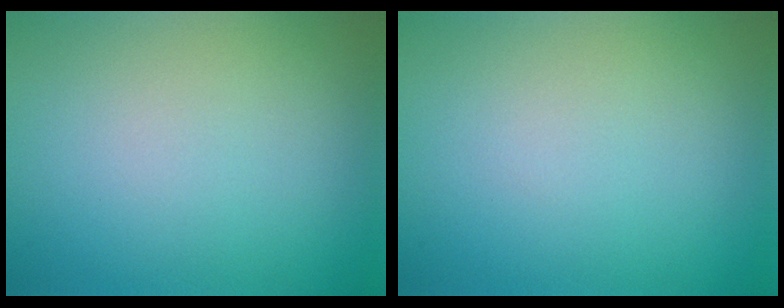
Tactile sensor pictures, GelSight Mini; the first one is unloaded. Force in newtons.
{"total": 0.0}